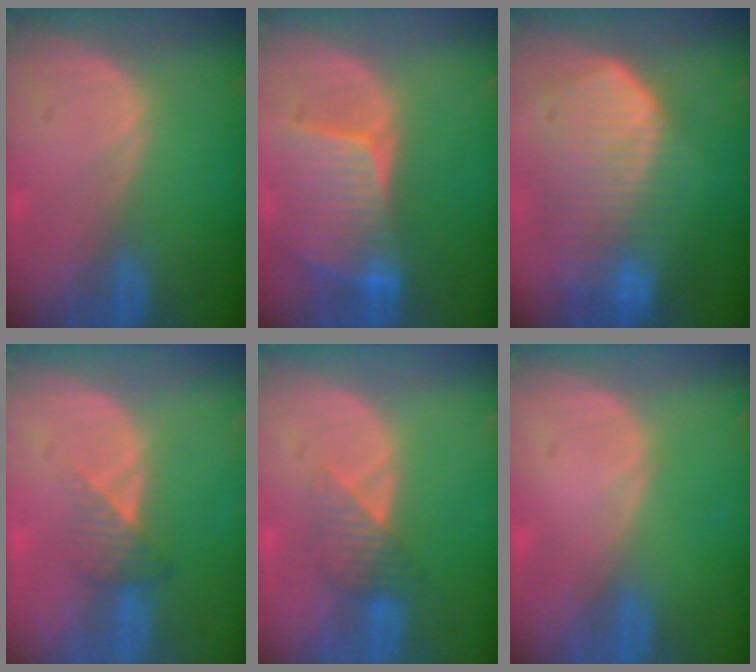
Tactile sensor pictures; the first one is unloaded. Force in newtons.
{"total": 8.4, "press": 7.6, "slide": 3.5}
{"total": 10.6, "press": 9.2, "slide": 5.1}
{"total": 3.4, "press": 3.0, "slide": 1.7}
{"total": 4.0, "press": 3.6, "slide": 1.7}
{"total": 0.0}